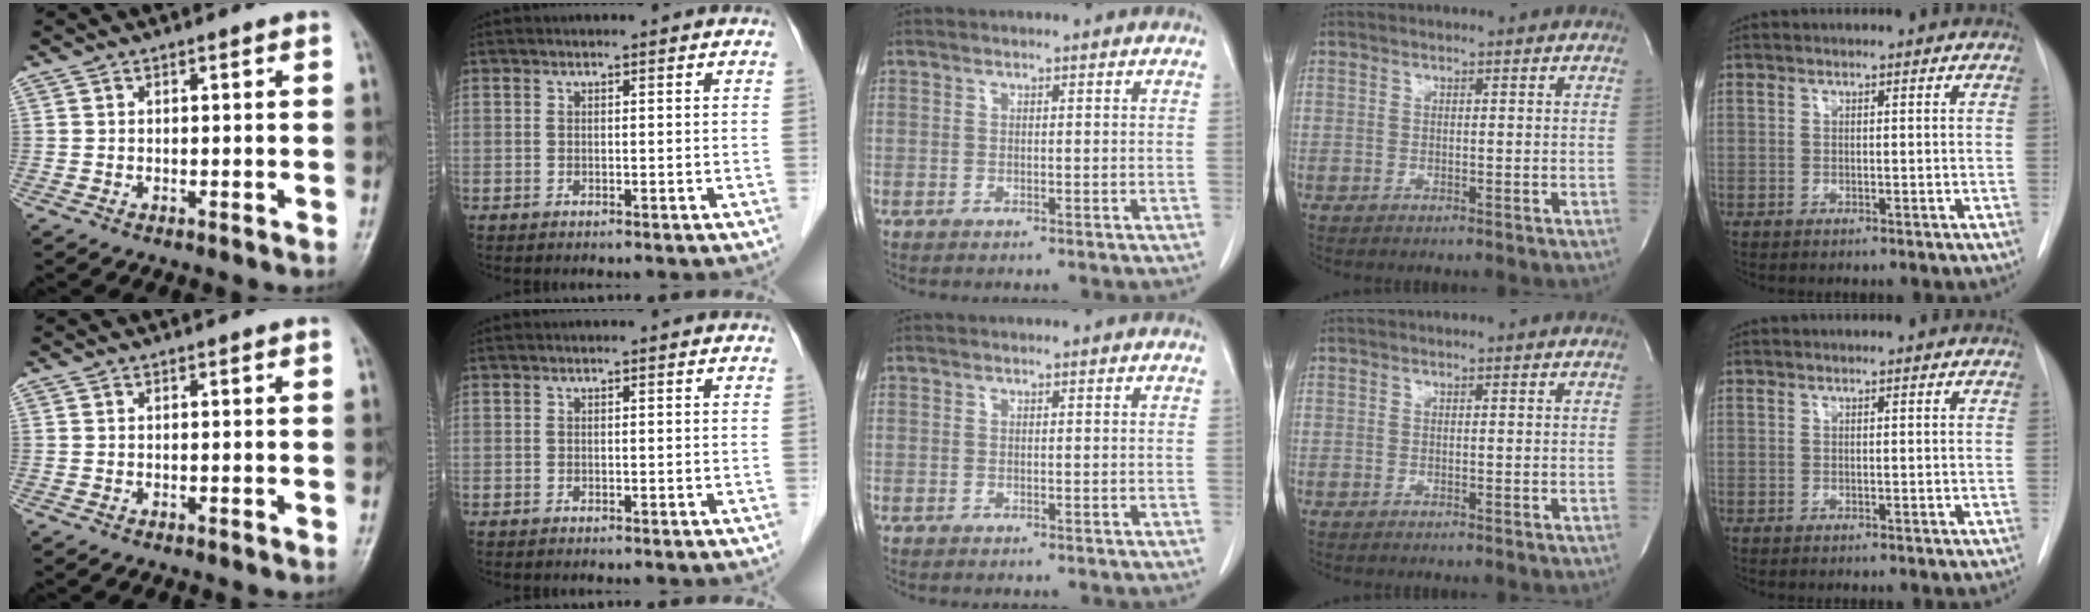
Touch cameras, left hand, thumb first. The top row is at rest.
{}